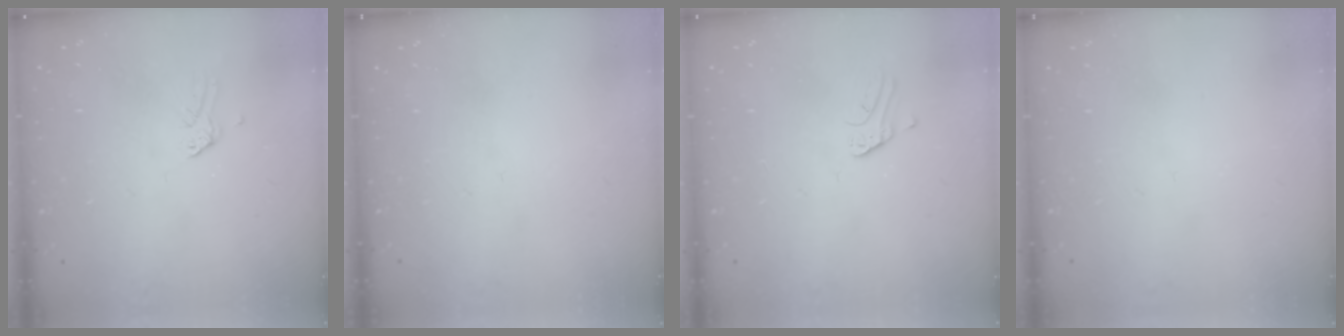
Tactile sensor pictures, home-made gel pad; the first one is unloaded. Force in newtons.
{"total": 0.0}
{"total": 1.3, "press": 1.3, "slide": 0.1}
{"total": 0.0}